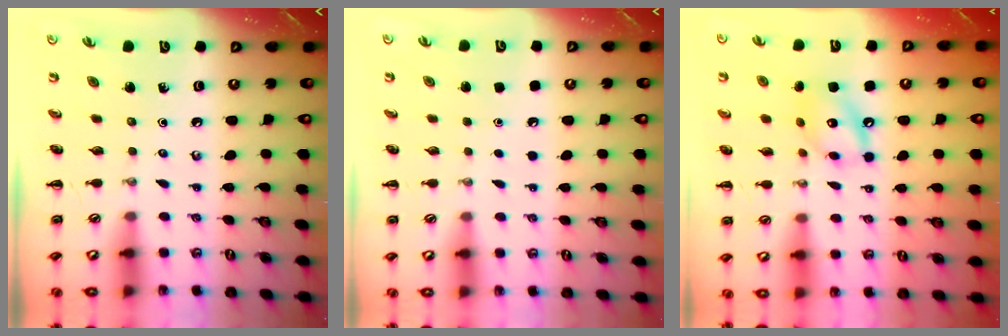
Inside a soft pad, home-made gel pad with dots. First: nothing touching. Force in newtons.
{"total": 1.8, "press": 1.8, "slide": 0.1}
{"total": 11.4, "press": 11.3, "slide": 1.0}